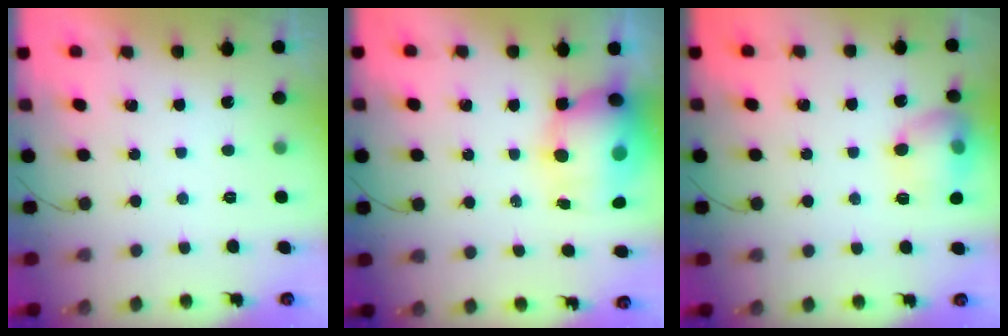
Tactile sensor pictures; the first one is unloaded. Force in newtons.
{"total": 16.3, "press": 14.2, "slide": 8.1}
{"total": 13.3, "press": 13.2, "slide": 1.4}